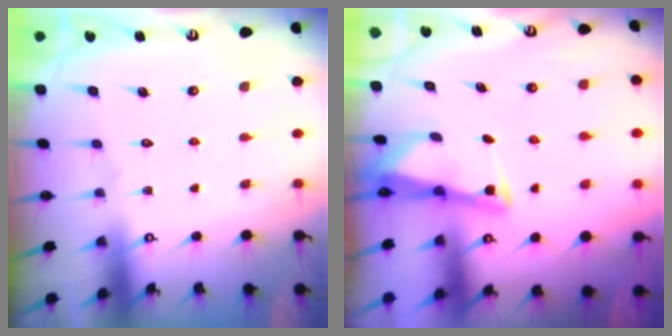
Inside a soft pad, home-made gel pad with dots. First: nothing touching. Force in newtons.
{"total": 2.7, "press": 2.7, "slide": 0.2}